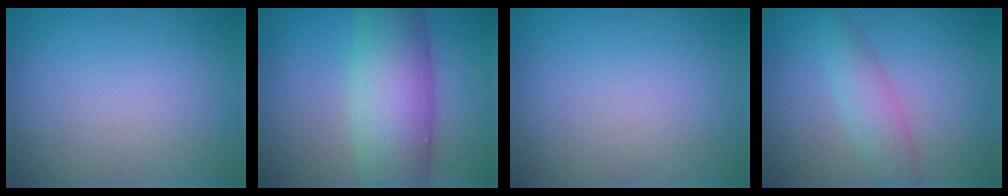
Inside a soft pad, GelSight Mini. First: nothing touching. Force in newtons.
{"total": 9.2, "press": 9.2, "slide": 0.1}
{"total": 0.0}
{"total": 2.9, "press": 2.9, "slide": 0.0}